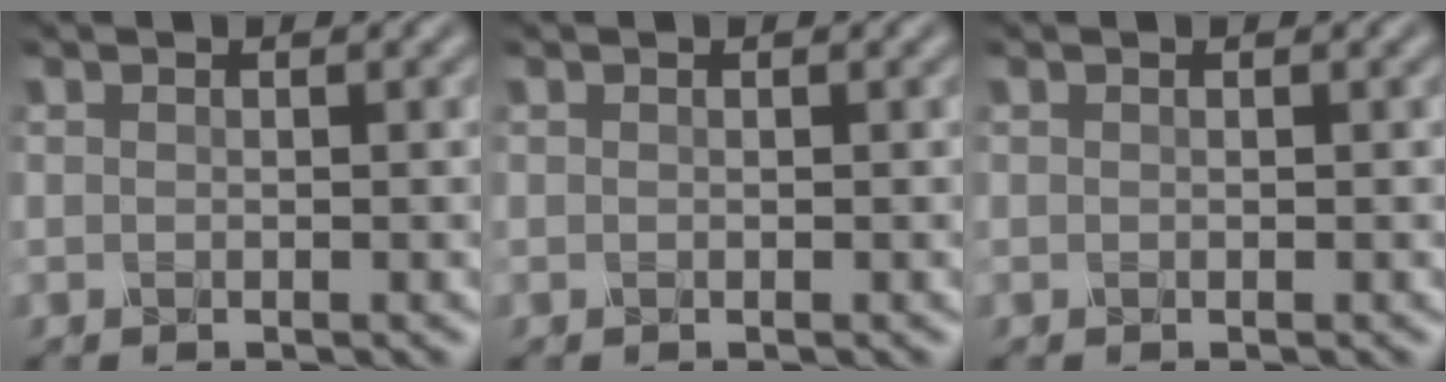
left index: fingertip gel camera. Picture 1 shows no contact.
{"total": 0.0}
{"total": 0.0}